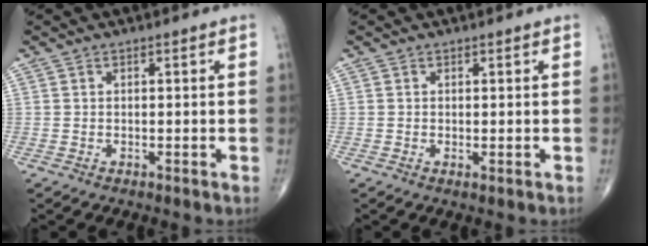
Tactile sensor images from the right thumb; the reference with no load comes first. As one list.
[{"total": 0.6, "force": [0.0, 0.2, 0.6], "torque": [-0.013, -0.004, -0.001]}]